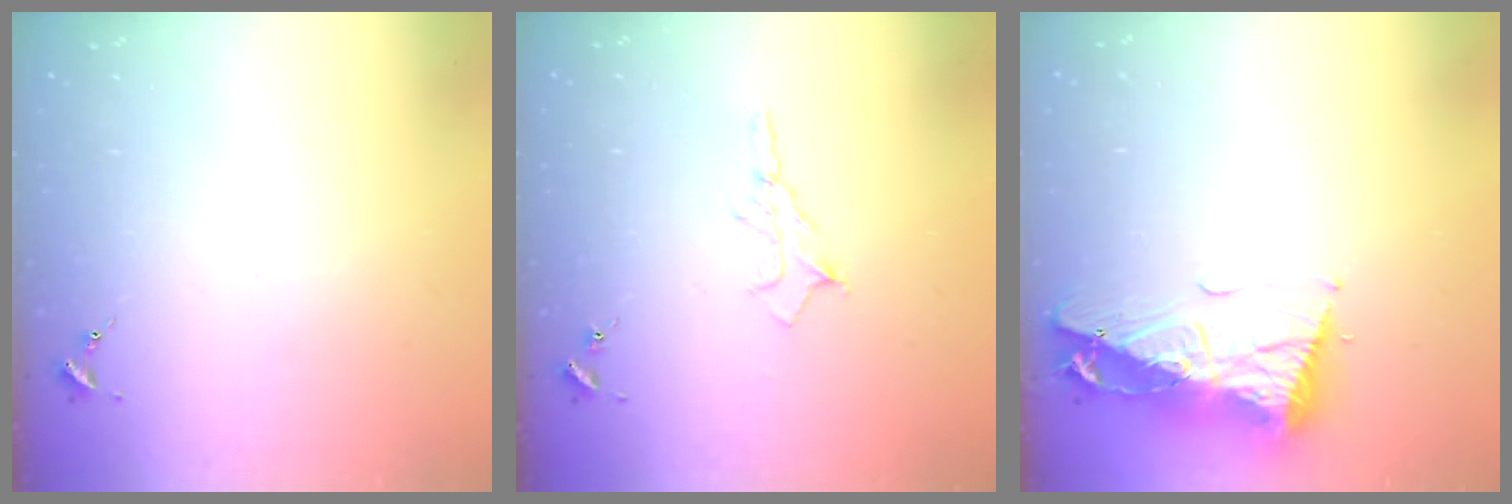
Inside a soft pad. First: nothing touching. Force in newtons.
{"total": 6.2, "press": 6.1, "slide": 0.8}
{"total": 11.0, "press": 10.9, "slide": 1.3}